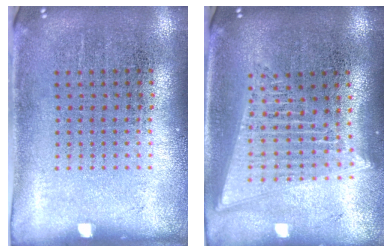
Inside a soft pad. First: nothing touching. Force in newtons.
{"total": 2.0, "press": 1.7, "slide": 1.0}